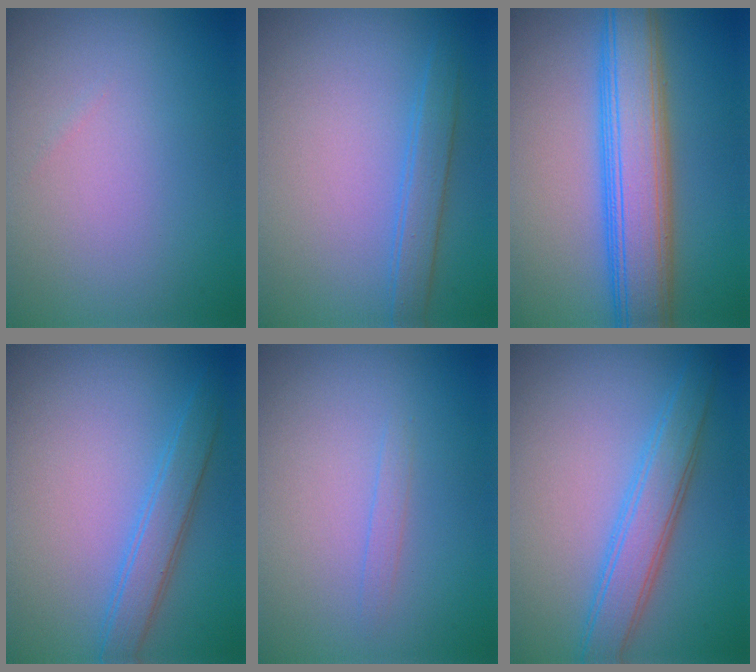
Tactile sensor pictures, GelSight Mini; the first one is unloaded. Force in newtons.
{"total": 2.3, "press": 2.3, "slide": 0.1}
{"total": 8.2, "press": 8.2, "slide": 0.1}
{"total": 2.9, "press": 2.9, "slide": 0.0}
{"total": 0.7, "press": 0.7, "slide": 0.1}
{"total": 4.1, "press": 4.1, "slide": 0.2}